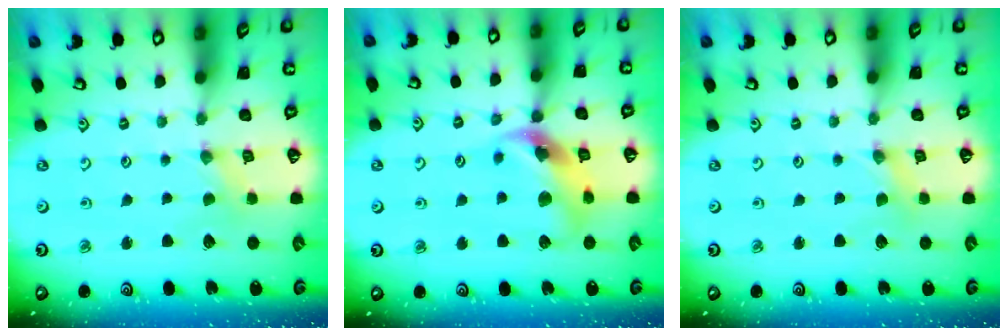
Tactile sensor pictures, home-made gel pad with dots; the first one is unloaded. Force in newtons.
{"total": 13.5, "press": 13.4, "slide": 1.8}
{"total": 0.0}